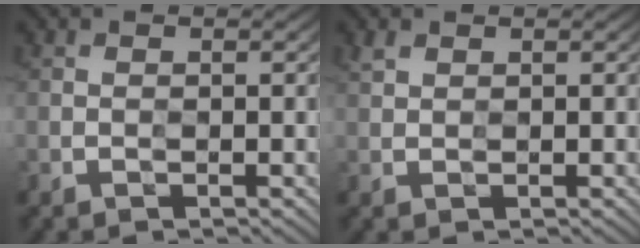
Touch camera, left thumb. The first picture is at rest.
{"total": 1.4, "force": [1.2, 0.6, 0.0], "torque": [-0.003, 0.003, 0.028]}